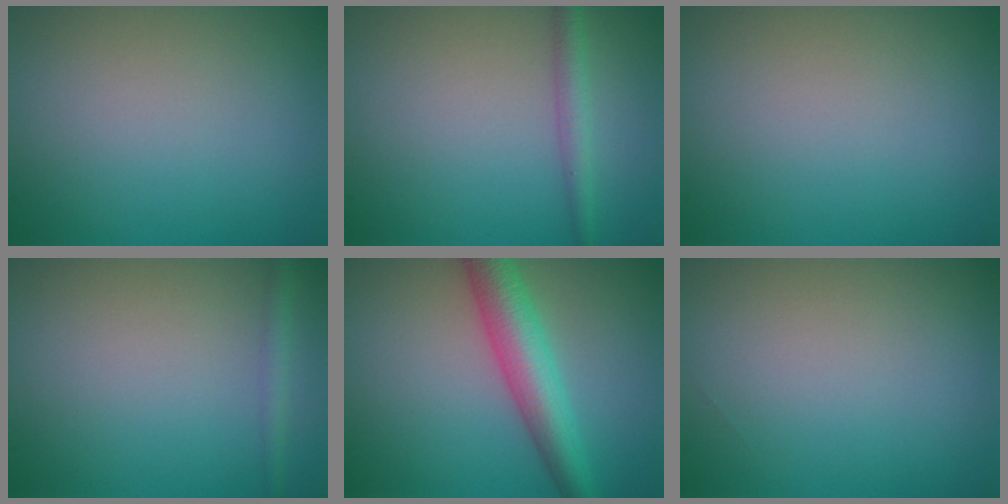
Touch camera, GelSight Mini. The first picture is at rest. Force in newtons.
{"total": 2.0, "press": 2.0, "slide": 0.0}
{"total": 0.0}
{"total": 1.3, "press": 1.3, "slide": 0.1}
{"total": 5.6, "press": 5.6, "slide": 0.1}
{"total": 0.0}